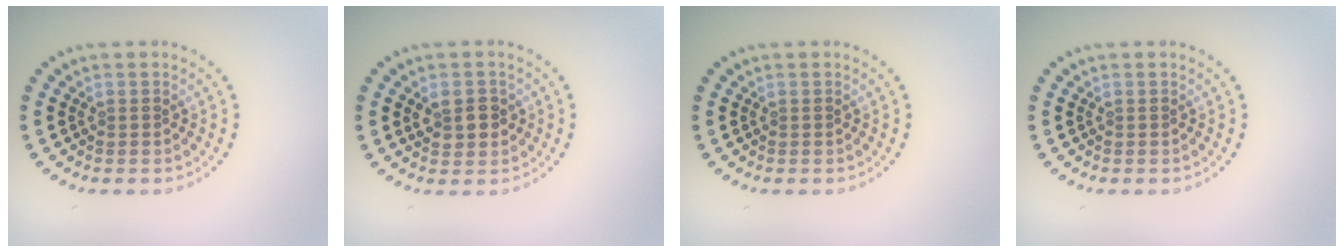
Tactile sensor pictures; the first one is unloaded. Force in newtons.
{"total": 2.5, "press": 2.5, "slide": 0.4}
{"total": 0.0}
{"total": 0.0}